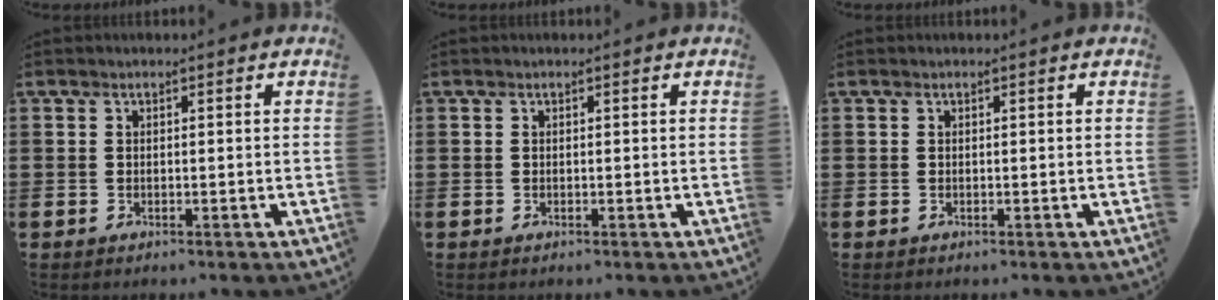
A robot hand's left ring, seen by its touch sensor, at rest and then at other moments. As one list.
[{"total": 0.0}, {"total": 0.0}]